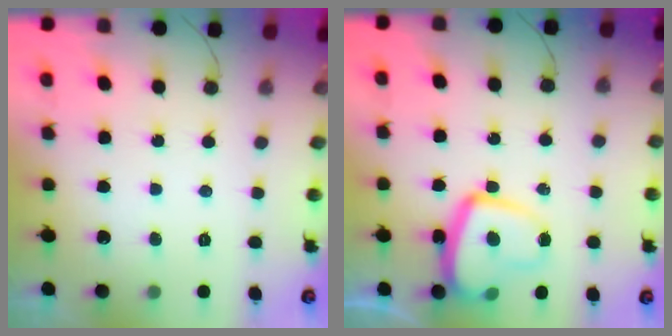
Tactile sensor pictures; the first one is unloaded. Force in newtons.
{"total": 12.5, "press": 12.5, "slide": 1.2}